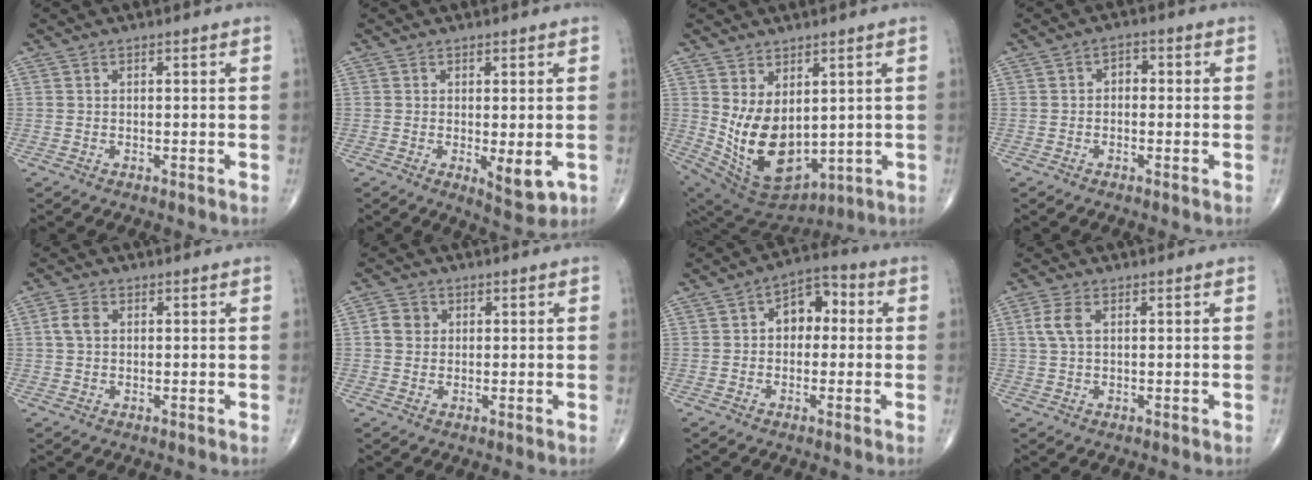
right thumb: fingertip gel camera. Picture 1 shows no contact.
{"total": 5.2, "force": [-1.0, 2.0, 4.7], "torque": [-0.059, -0.014, -0.007]}
{"total": 13.9, "force": [1.3, 8.5, 10.9], "torque": [-0.178, -0.025, 0.059]}
{"total": 2.3, "force": [-0.2, 1.7, 1.6], "torque": [-0.009, 0.011, -0.013]}
{"total": 3.1, "force": [0.6, 2.2, 2.1], "torque": [-0.045, 0.006, 0.008]}
{"total": 3.4, "force": [0.6, 3.1, 1.4], "torque": [-0.013, 0.005, 0.006]}
{"total": 7.5, "force": [0.7, 5.1, 5.4], "torque": [-0.048, 0.028, -0.002]}
{"total": 3.7, "force": [1.0, 2.0, 3.0], "torque": [-0.077, 0.009, 0.019]}